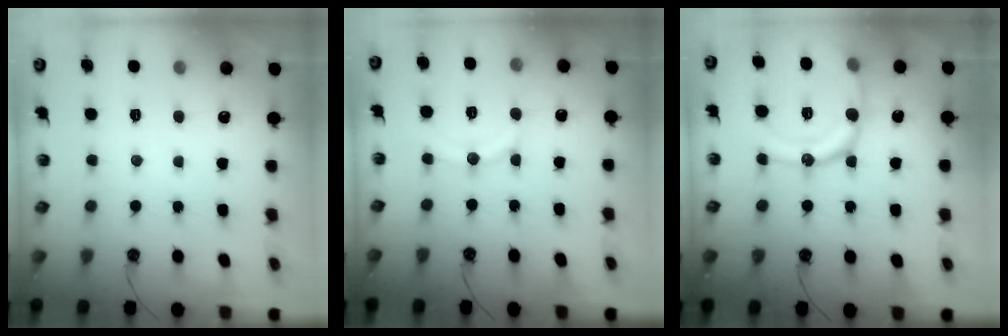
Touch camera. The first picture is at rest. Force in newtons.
{"total": 11.1, "press": 11.1, "slide": 1.0}
{"total": 17.5, "press": 17.5, "slide": 1.0}